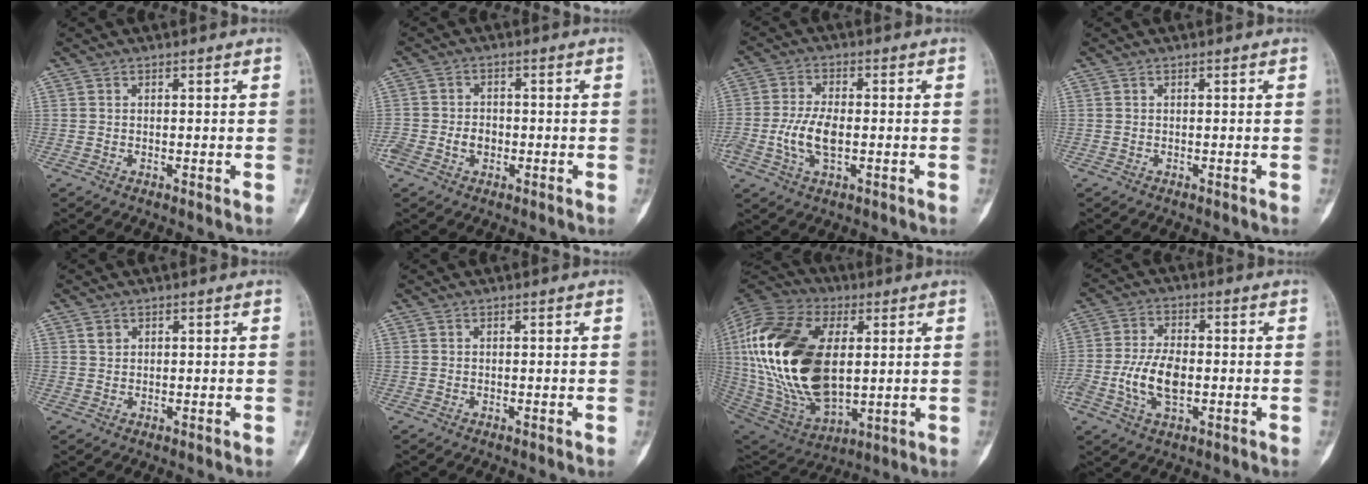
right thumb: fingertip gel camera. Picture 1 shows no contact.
{"total": 4.0, "force": [-1.1, 3.1, 2.3], "torque": [-0.033, 0.013, -0.017]}
{"total": 7.5, "force": [-1.3, 3.8, 6.4], "torque": [-0.139, 0.006, -0.023]}
{"total": 0.0}
{"total": 1.3, "force": [0.7, 1.0, 0.5], "torque": [0.004, -0.002, 0.012]}
{"total": 0.0}
{"total": 31.4, "force": [3.3, 17.6, 25.8], "torque": [-0.538, -0.015, 0.068]}
{"total": 9.0, "force": [-1.6, 4.9, 7.4], "torque": [-0.149, 0.010, -0.029]}